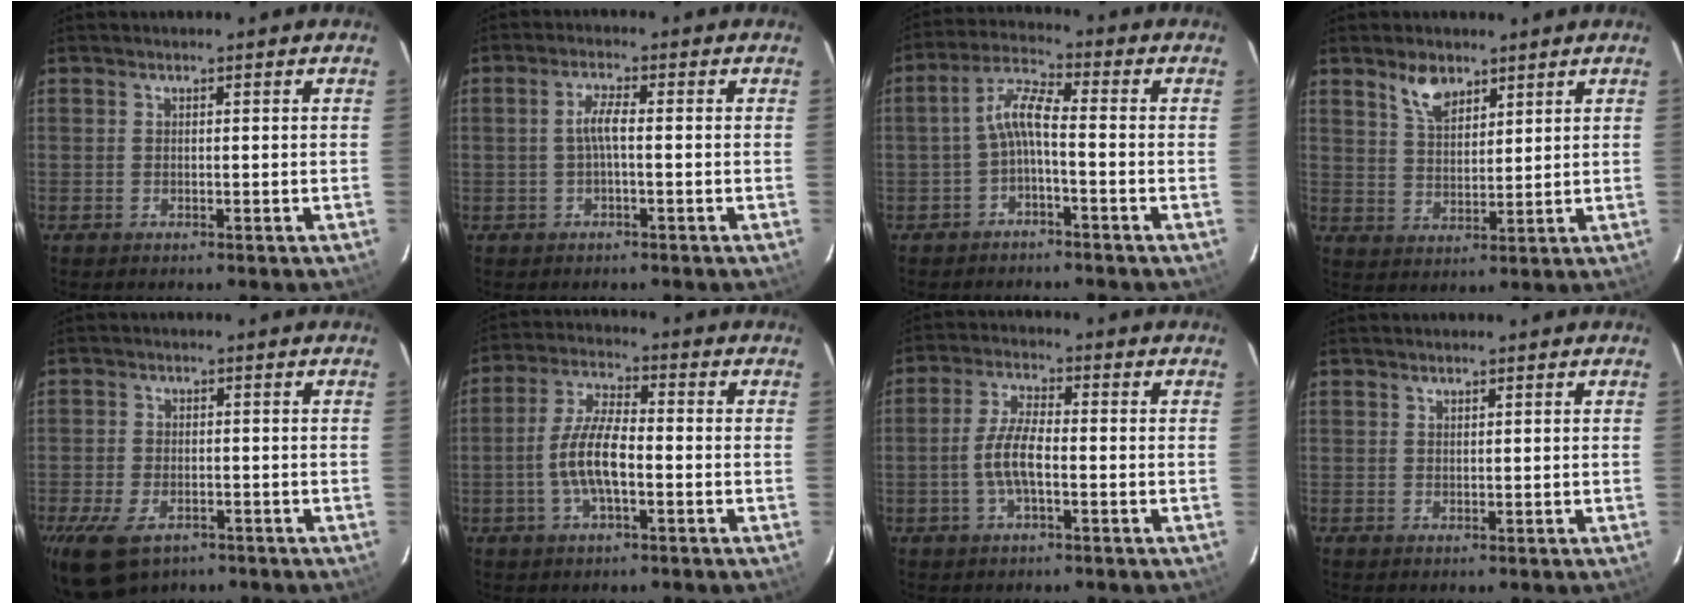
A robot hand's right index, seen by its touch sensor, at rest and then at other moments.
{"total": 2.8, "force": [-0.5, 0.2, 2.8], "torque": [-0.057, 0.005, -0.007]}
{"total": 5.3, "force": [-1.9, 1.0, 4.8], "torque": [-0.115, 0.016, -0.036]}
{"total": 6.0, "force": [4.2, 2.9, 3.1], "torque": [-0.052, 0.003, 0.081]}
{"total": 8.8, "force": [-5.3, 4.9, 5.0], "torque": [-0.121, -0.026, -0.091]}
{"total": 8.5, "force": [-2.3, 2.7, 7.7], "torque": [-0.157, 0.005, -0.044]}
{"total": 6.2, "force": [-1.7, 1.9, 5.7], "torque": [-0.118, 0.004, -0.033]}
{"total": 0.7, "force": [0.6, 0.2, 0.2], "torque": [-0.004, 0.001, 0.012]}